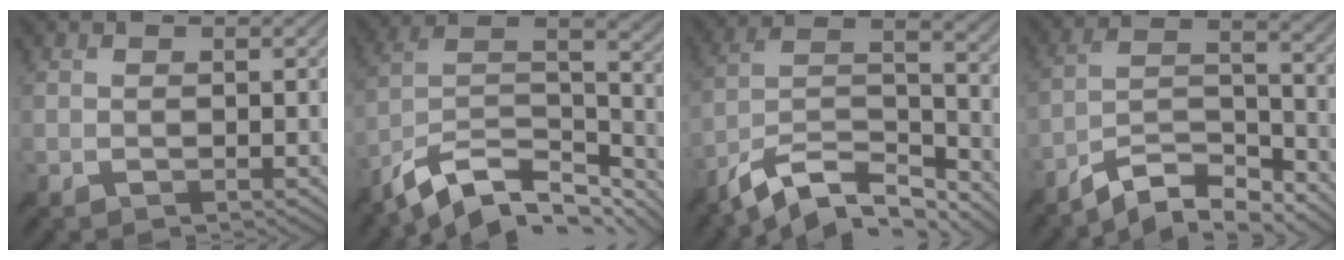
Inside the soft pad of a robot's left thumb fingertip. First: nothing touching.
{"total": 13.1, "force": [-9.6, 5.1, 7.3], "torque": [-0.164, -0.003, -0.172]}
{"total": 11.4, "force": [-8.8, 3.4, 6.4], "torque": [-0.122, 0.001, -0.173]}
{"total": 9.1, "force": [-7.7, 2.1, 4.4], "torque": [-0.076, 0.011, -0.150]}